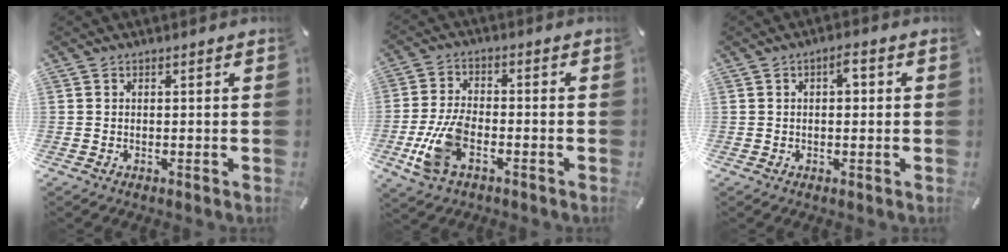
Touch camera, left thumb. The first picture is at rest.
{"total": 10.1, "force": [-3.7, 5.4, 7.7], "torque": [-0.165, 0.002, -0.064]}
{"total": 3.1, "force": [0.3, 1.5, 2.7], "torque": [-0.040, 0.005, -0.002]}